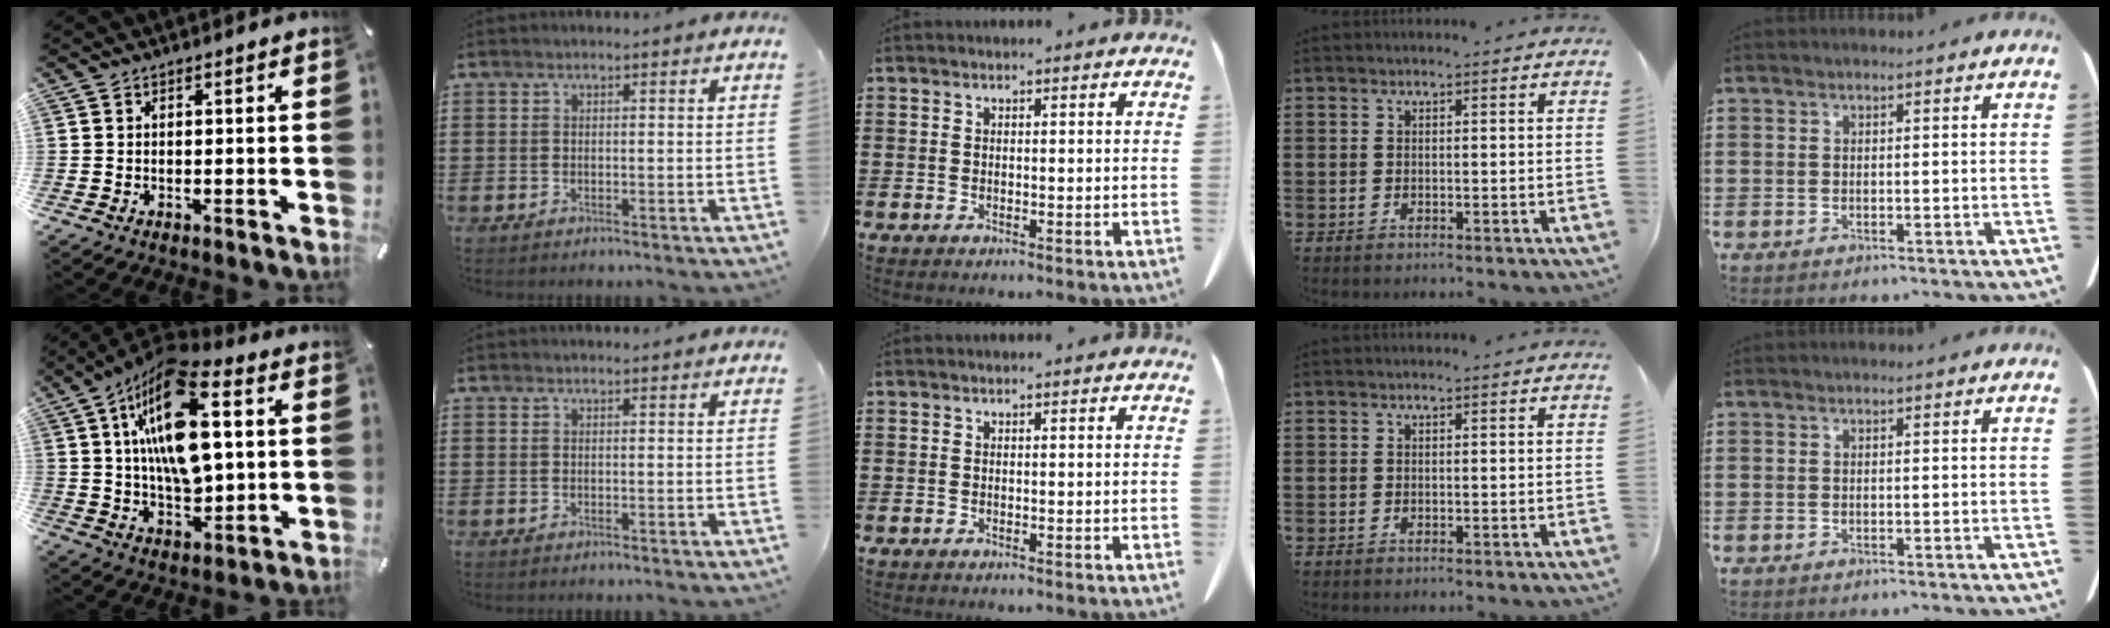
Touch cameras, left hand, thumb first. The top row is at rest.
{"thumb": {"total": 20.3, "force": [5.5, 10.5, 16.4], "torque": [-0.314, -0.004, 0.086]}, "index": {"total": 0.6, "force": [0.5, 0.0, 0.3], "torque": [-0.007, 0.000, 0.011]}}